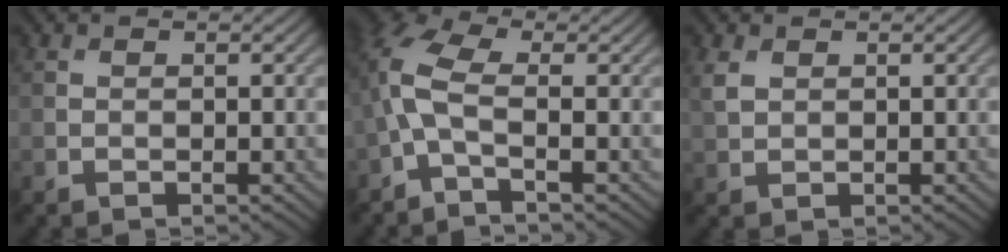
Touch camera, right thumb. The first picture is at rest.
{"total": 5.6, "force": [-1.0, 2.3, 5.1], "torque": [-0.128, 0.014, -0.037]}
{"total": 2.0, "force": [1.0, 1.4, 1.2], "torque": [-0.036, 0.001, 0.022]}